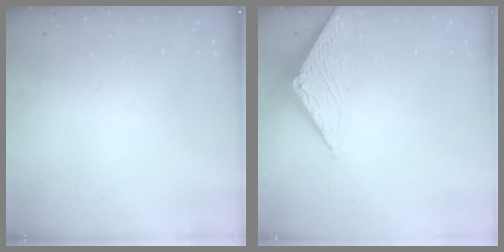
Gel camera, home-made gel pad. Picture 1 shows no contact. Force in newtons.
{"total": 2.6, "press": 2.6, "slide": 0.3}